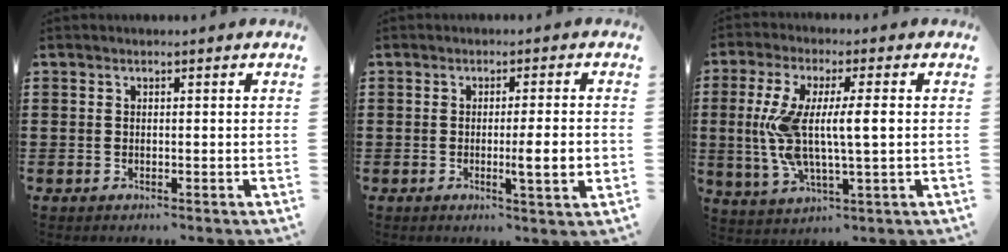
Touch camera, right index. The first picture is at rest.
{"total": 5.4, "force": [-1.0, 0.3, 5.3], "torque": [-0.080, -0.013, -0.017]}
{"total": 9.8, "force": [0.4, 2.4, 9.5], "torque": [-0.202, -0.009, -0.001]}